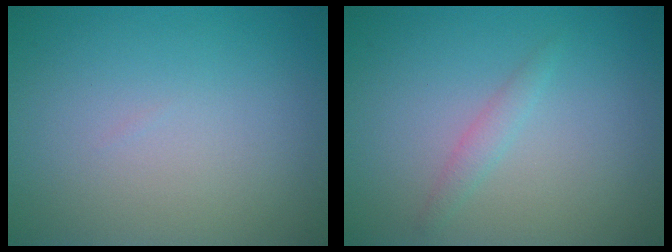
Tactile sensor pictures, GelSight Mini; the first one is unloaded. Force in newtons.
{"total": 1.2, "press": 1.2, "slide": 0.0}